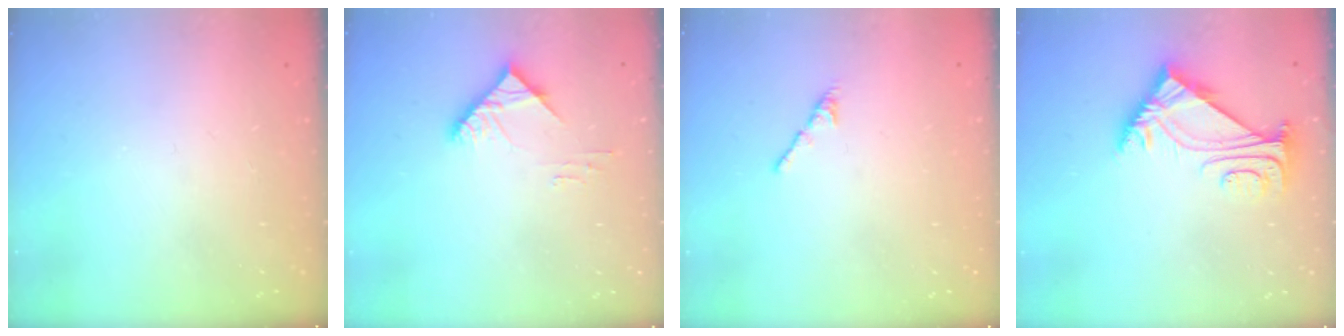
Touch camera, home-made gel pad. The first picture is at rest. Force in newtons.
{"total": 5.2, "press": 5.1, "slide": 0.7}
{"total": 2.7, "press": 2.6, "slide": 0.8}
{"total": 5.9, "press": 5.8, "slide": 1.1}